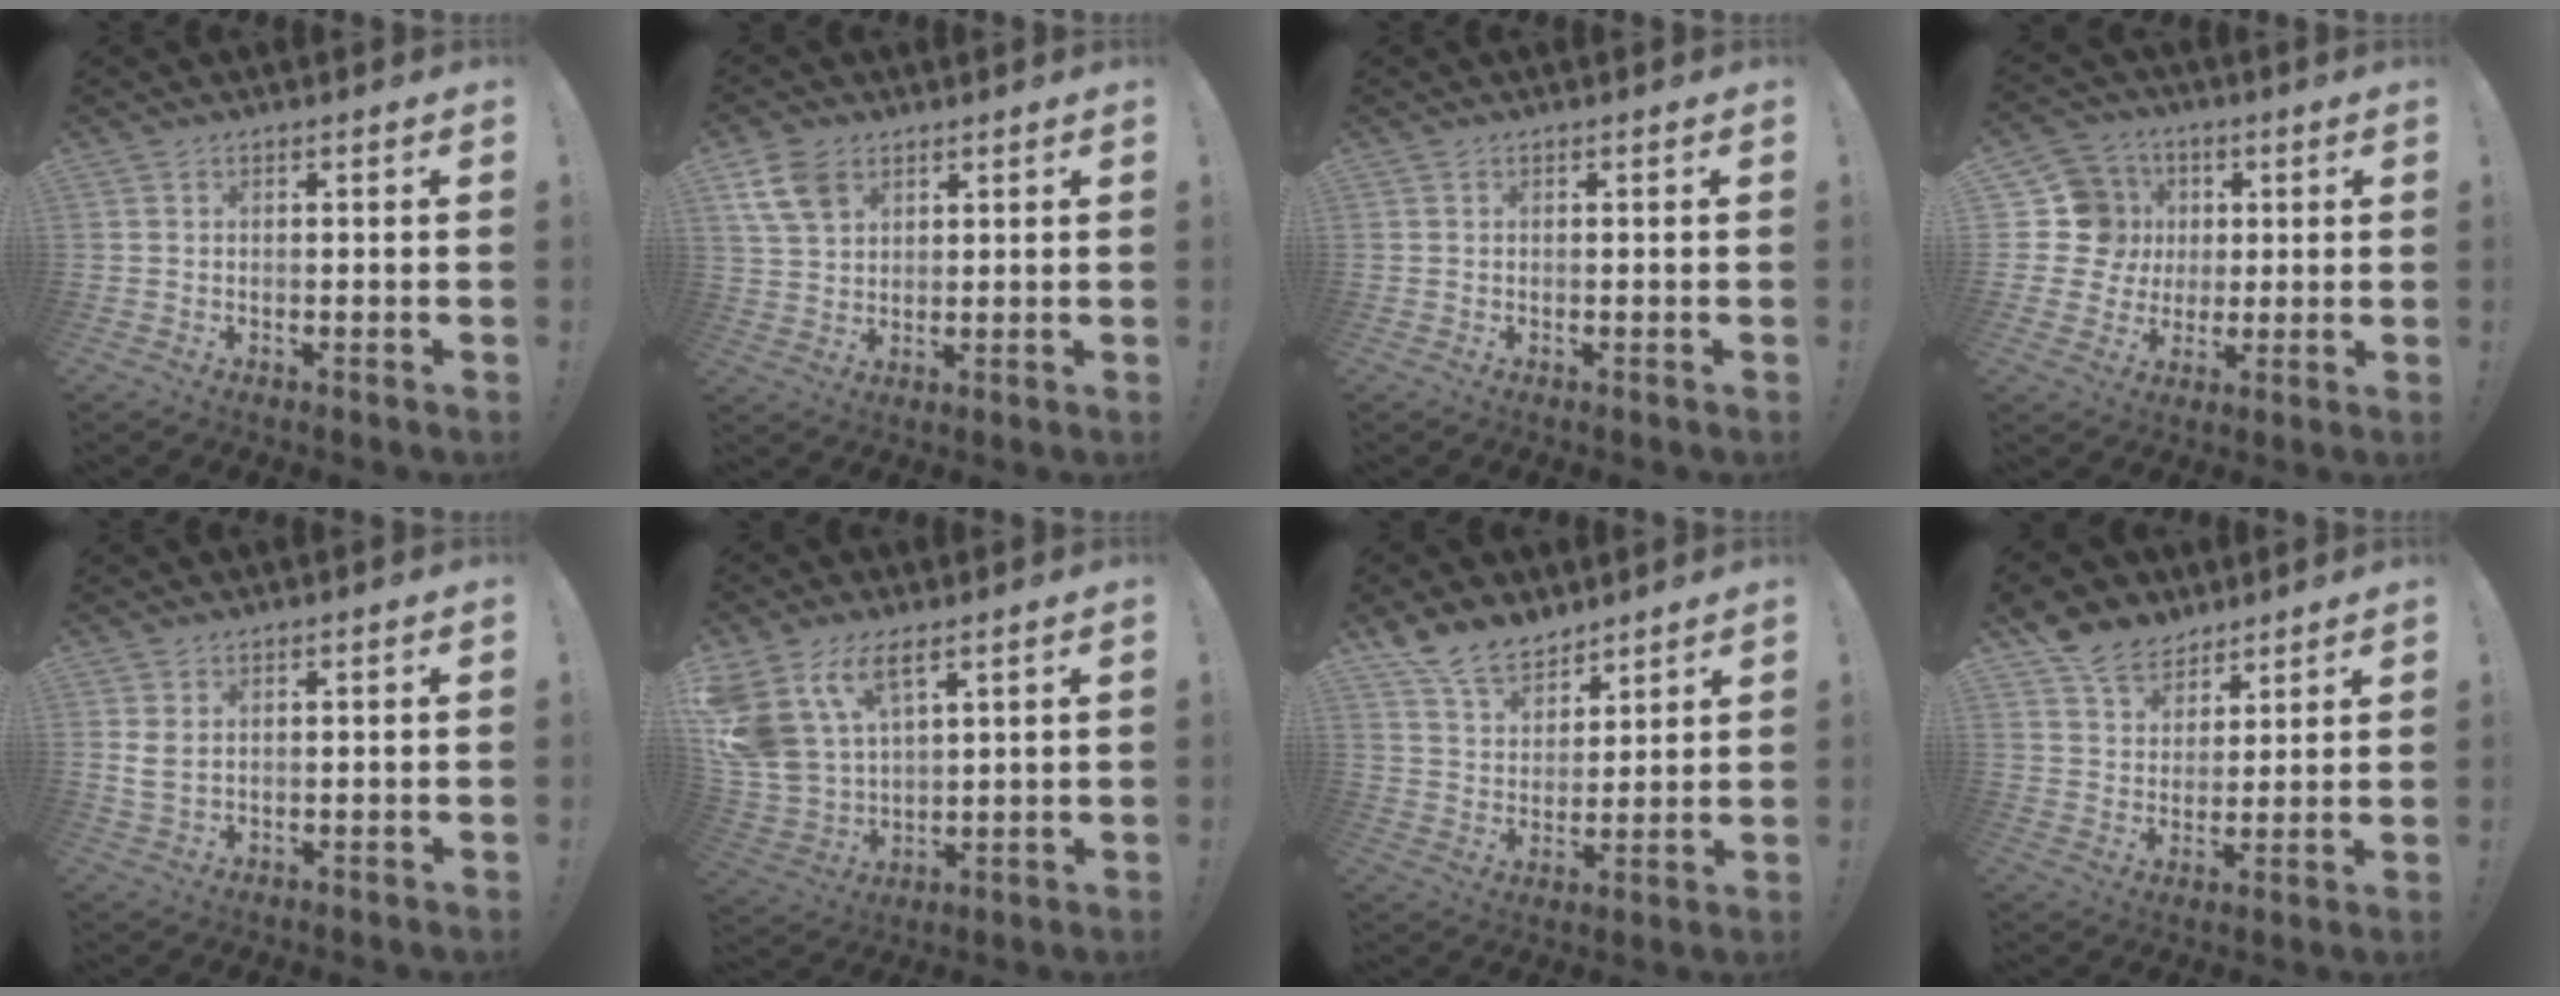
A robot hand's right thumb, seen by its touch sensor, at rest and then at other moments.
{"total": 9.1, "force": [4.7, 6.0, 5.0], "torque": [-0.100, -0.006, 0.094]}
{"total": 0.0}
{"total": 14.0, "force": [2.6, 12.8, 5.1], "torque": [-0.070, -0.002, 0.065]}
{"total": 3.6, "force": [1.2, 2.0, 2.7], "torque": [-0.050, -0.001, 0.021]}
{"total": 14.7, "force": [8.3, 8.5, 8.7], "torque": [-0.203, -0.045, 0.159]}
{"total": 11.8, "force": [9.5, 6.3, 3.3], "torque": [-0.072, -0.063, 0.187]}
{"total": 10.2, "force": [7.6, 6.5, 2.1], "torque": [-0.037, -0.054, 0.150]}